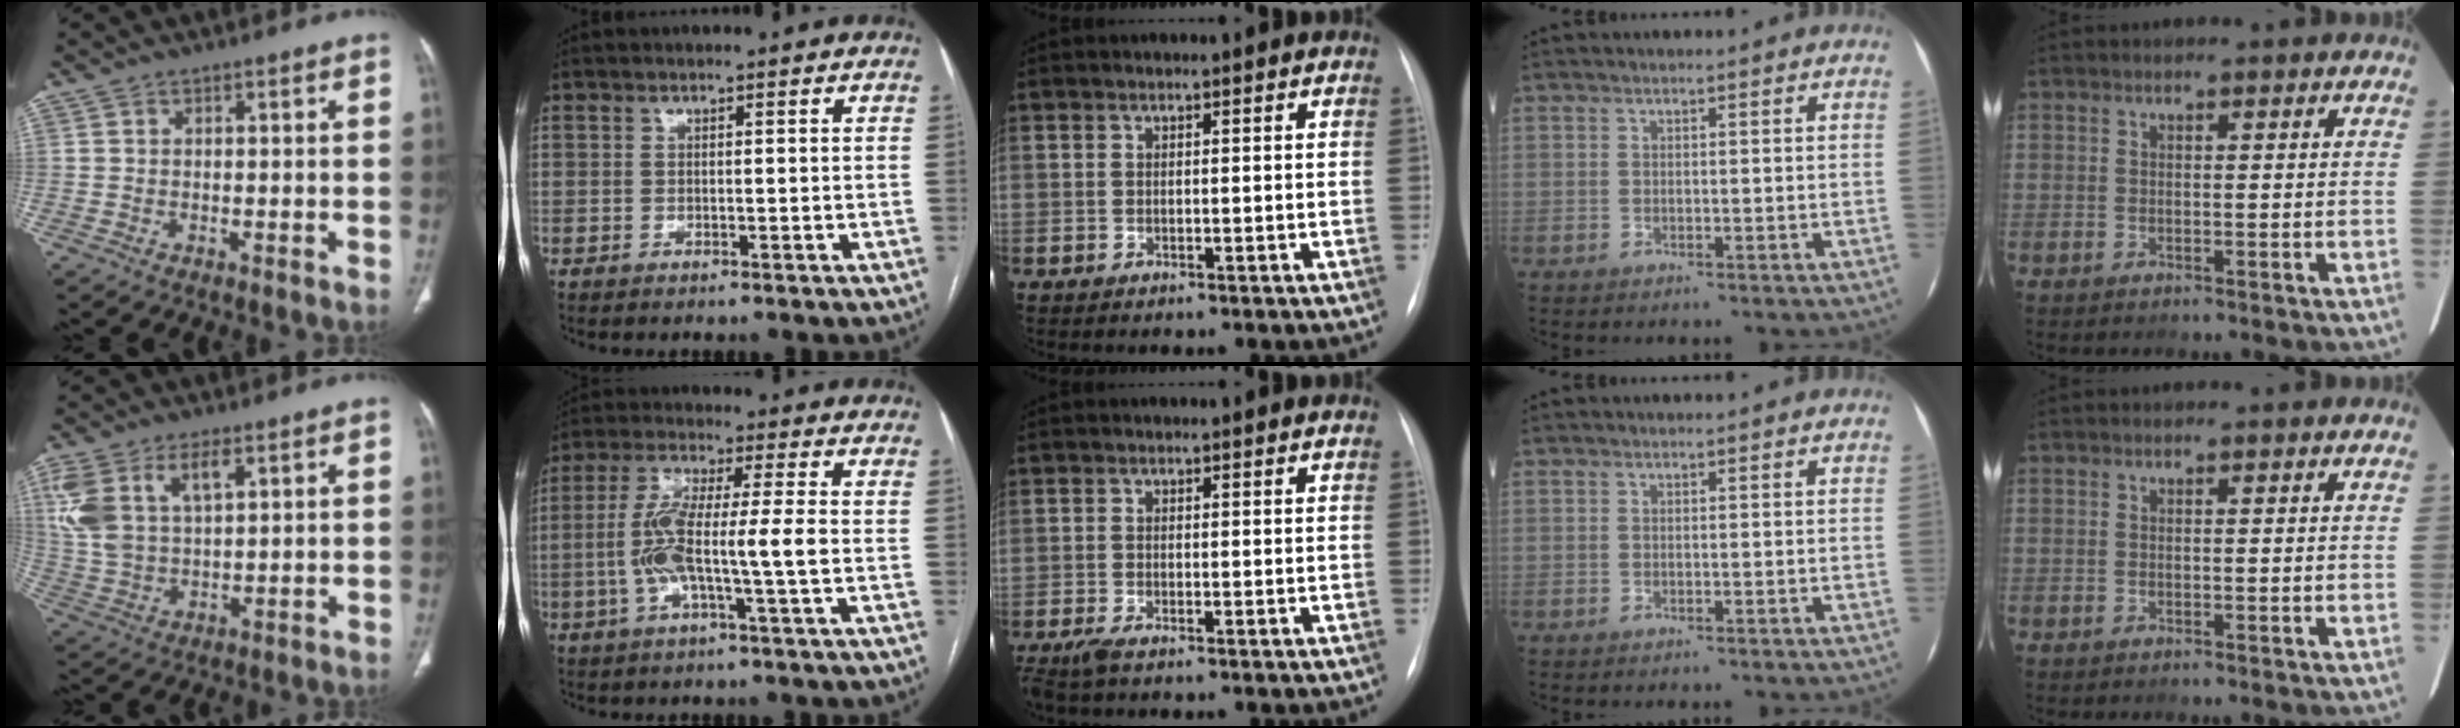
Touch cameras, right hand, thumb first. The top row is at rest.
{"thumb": {"total": 12.3, "force": [4.9, 6.4, 9.2], "torque": [-0.205, -0.001, 0.105]}, "index": {"total": 9.7, "force": [-1.8, 0.1, 9.5], "torque": [-0.193, 0.013, -0.039]}, "middle": {"total": 2.4, "force": [-1.8, 0.6, 1.6], "torque": [-0.038, -0.008, -0.033]}}